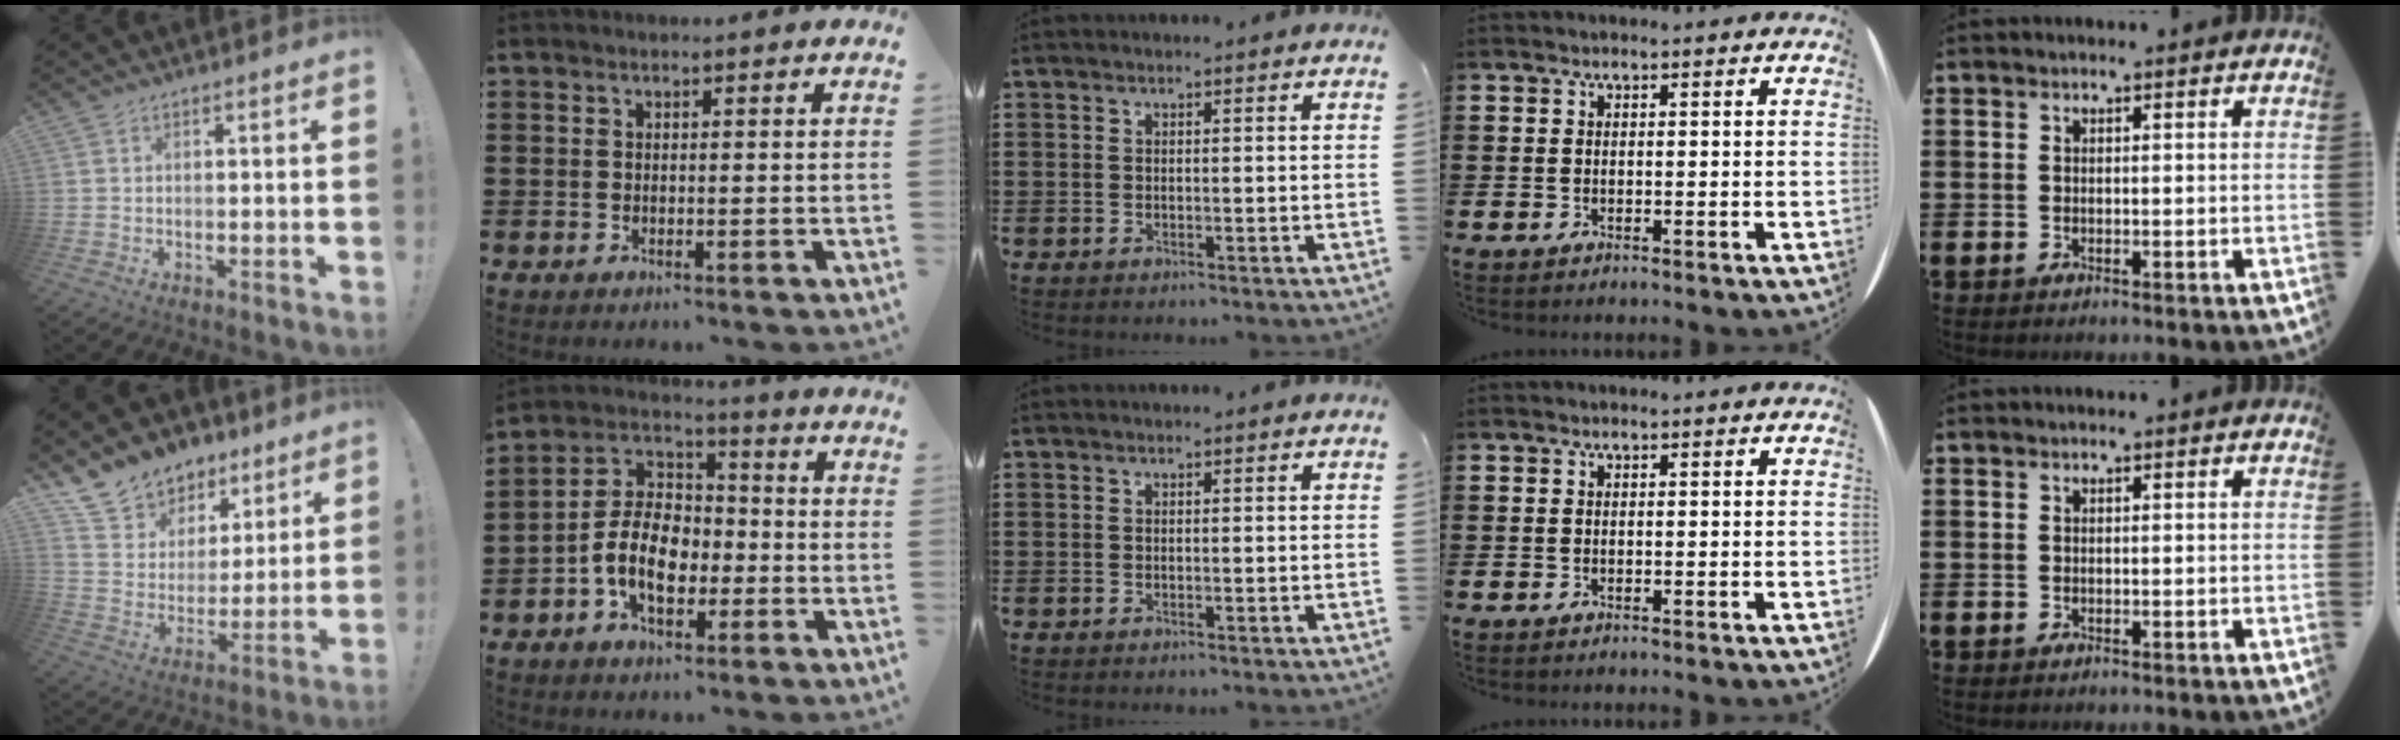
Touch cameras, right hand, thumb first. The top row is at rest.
{"thumb": {"total": 11.5, "force": [8.5, 7.6, 1.8], "torque": [-0.039, -0.066, 0.165]}, "index": {"total": 9.9, "force": [-3.1, 6.1, 7.1], "torque": [-0.167, 0.007, -0.062]}}